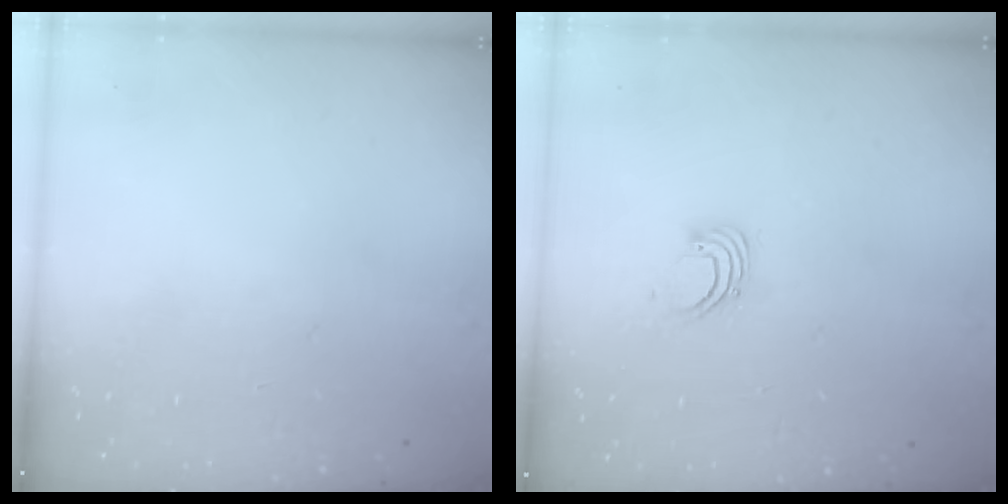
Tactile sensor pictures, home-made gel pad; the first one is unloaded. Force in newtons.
{"total": 2.2, "press": 2.2, "slide": 0.2}